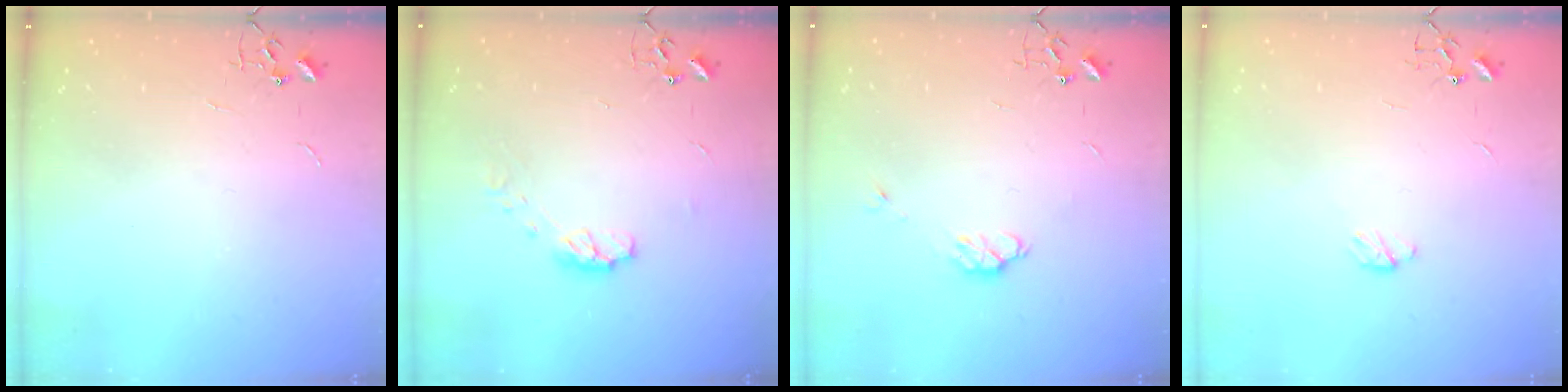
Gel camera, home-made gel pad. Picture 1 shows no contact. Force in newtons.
{"total": 7.0, "press": 6.9, "slide": 0.8}
{"total": 6.2, "press": 6.0, "slide": 1.5}
{"total": 4.5, "press": 4.5, "slide": 0.6}